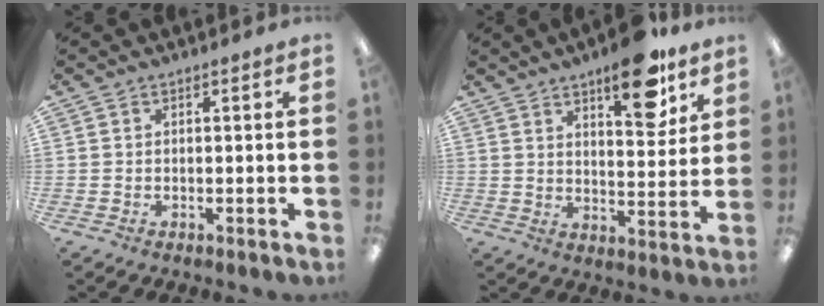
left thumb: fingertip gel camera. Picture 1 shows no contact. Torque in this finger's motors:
{"motor_torque": [1.74, 1.41, 1.01, -0.98, 0.08]}